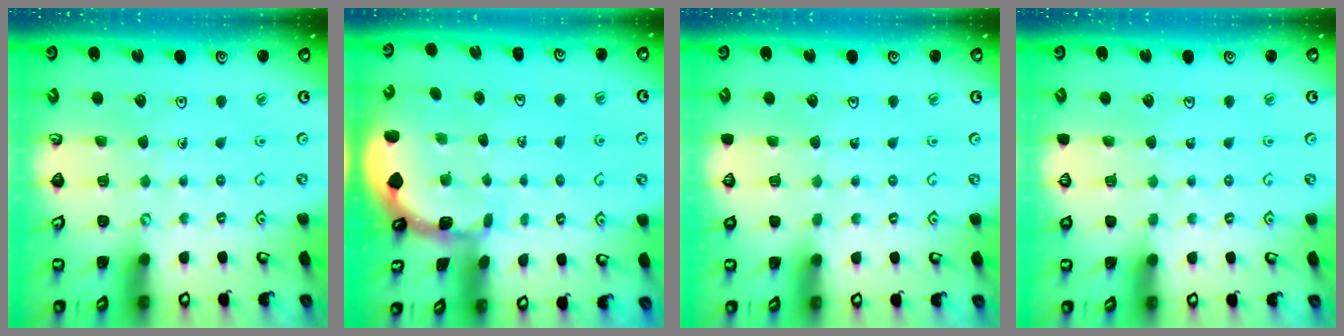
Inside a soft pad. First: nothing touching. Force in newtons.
{"total": 1.1, "press": 1.1, "slide": 0.2}
{"total": 0.0}
{"total": 0.0}